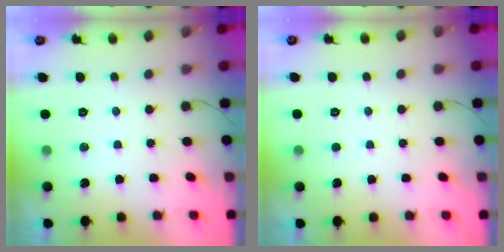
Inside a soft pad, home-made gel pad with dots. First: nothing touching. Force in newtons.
{"total": 1.6, "press": 1.6, "slide": 0.2}